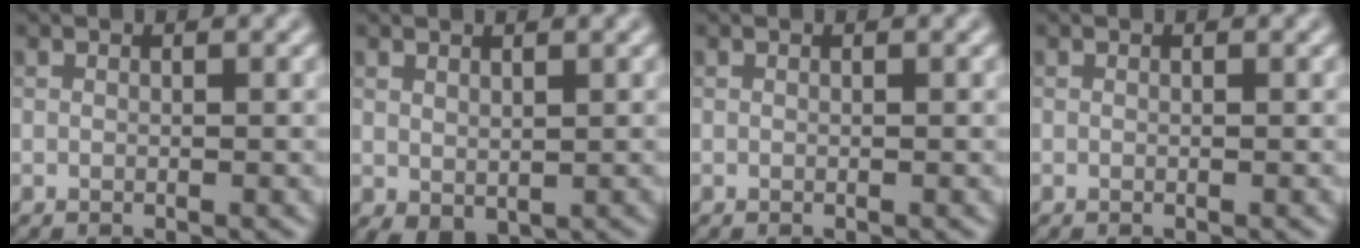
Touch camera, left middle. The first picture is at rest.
{"total": 1.5, "force": [0.4, 1.0, 1.1], "torque": [-0.021, -0.005, 0.015]}
{"total": 0.0}
{"total": 0.0}